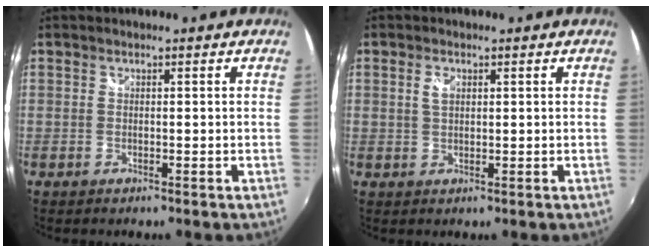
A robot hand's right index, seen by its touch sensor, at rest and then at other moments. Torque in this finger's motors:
{"motor_torque": [0.86, 0.44, 0.17, 0.05]}